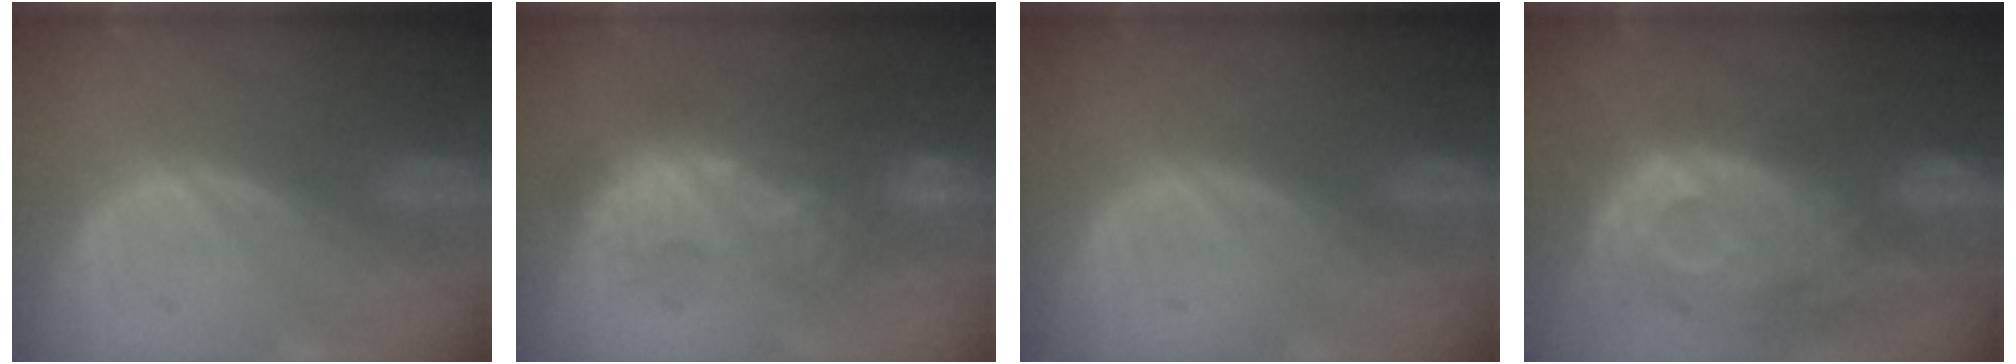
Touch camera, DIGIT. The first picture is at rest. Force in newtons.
{"total": 9.1, "press": 8.7, "slide": 2.7}
{"total": 0.0}
{"total": 12.4, "press": 10.9, "slide": 5.9}